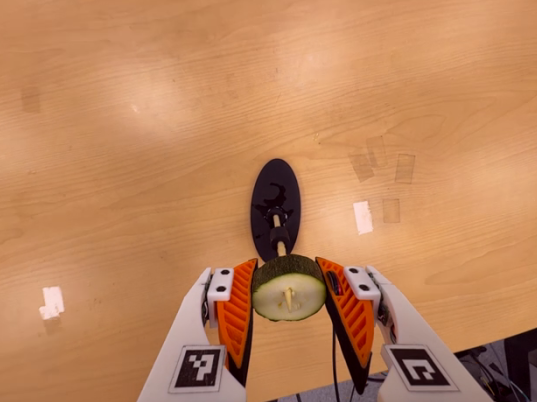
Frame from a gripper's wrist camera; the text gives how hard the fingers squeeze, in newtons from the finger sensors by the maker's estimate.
{"total": 11.8, "left": 12.8, "right": 10.9}